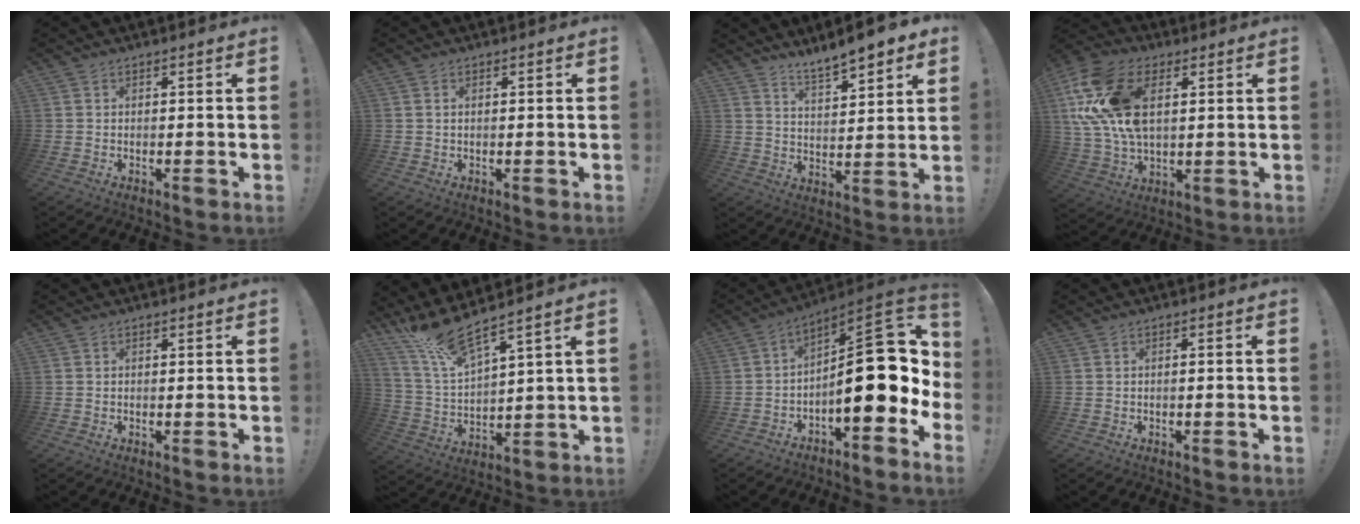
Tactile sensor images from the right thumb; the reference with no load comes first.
{"total": 0.8, "force": [0.5, 0.3, 0.5], "torque": [-0.014, 0.002, 0.010]}
{"total": 7.8, "force": [6.8, 1.1, 3.7], "torque": [-0.066, -0.047, 0.120]}
{"total": 21.0, "force": [5.9, 13.3, 15.1], "torque": [-0.296, -0.008, 0.109]}
{"total": 0.0}
{"total": 12.4, "force": [10.4, 1.9, 6.5], "torque": [-0.134, -0.066, 0.182]}
{"total": 19.9, "force": [-0.8, 7.8, 18.3], "torque": [-0.254, 0.001, -0.006]}
{"total": 1.0, "force": [-0.8, -0.2, 0.5], "torque": [-0.008, -0.002, -0.014]}